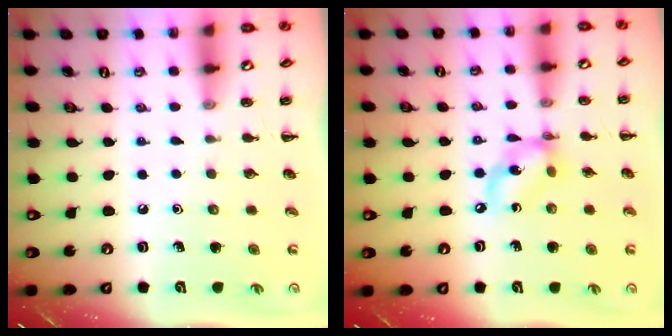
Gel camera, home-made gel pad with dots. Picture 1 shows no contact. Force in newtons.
{"total": 8.9, "press": 8.7, "slide": 2.2}